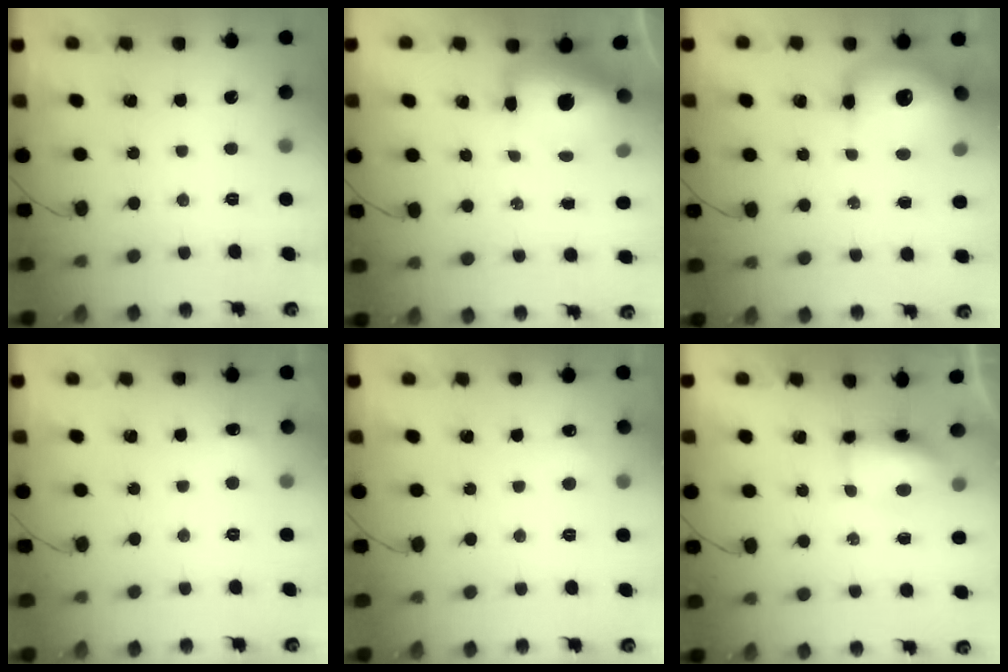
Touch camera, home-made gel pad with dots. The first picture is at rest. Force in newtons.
{"total": 13.6, "press": 13.2, "slide": 3.3}
{"total": 17.1, "press": 16.6, "slide": 4.1}
{"total": 4.7, "press": 4.6, "slide": 1.0}
{"total": 4.7, "press": 4.5, "slide": 1.5}
{"total": 6.7, "press": 6.7, "slide": 0.6}